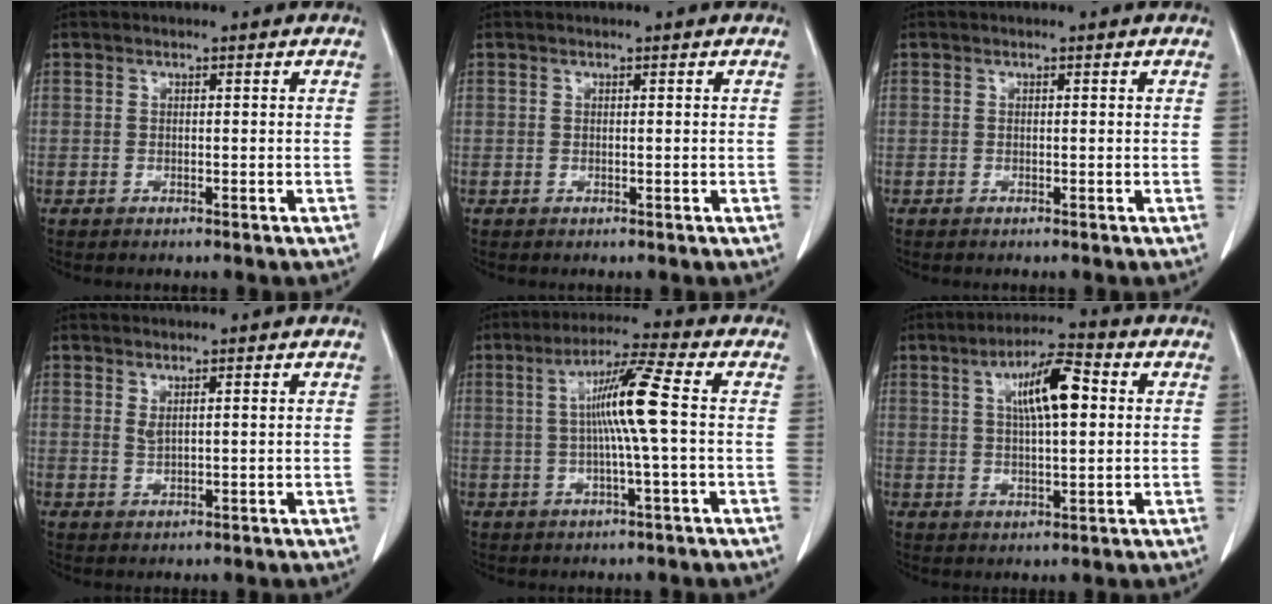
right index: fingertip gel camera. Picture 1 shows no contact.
{"total": 0.0}
{"total": 0.0}
{"total": 1.6, "force": [0.9, 0.3, 1.2], "torque": [-0.028, 0.000, 0.024]}
{"total": 8.8, "force": [0.5, -0.9, 8.8], "torque": [-0.161, 0.006, 0.007]}
{"total": 9.2, "force": [2.4, 2.2, 8.6], "torque": [-0.149, 0.018, 0.039]}